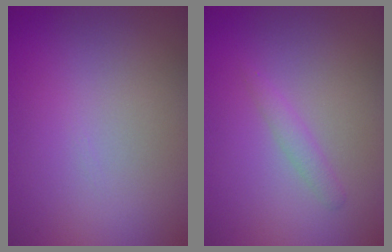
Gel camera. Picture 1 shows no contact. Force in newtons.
{"total": 1.2, "press": 1.2, "slide": 0.0}